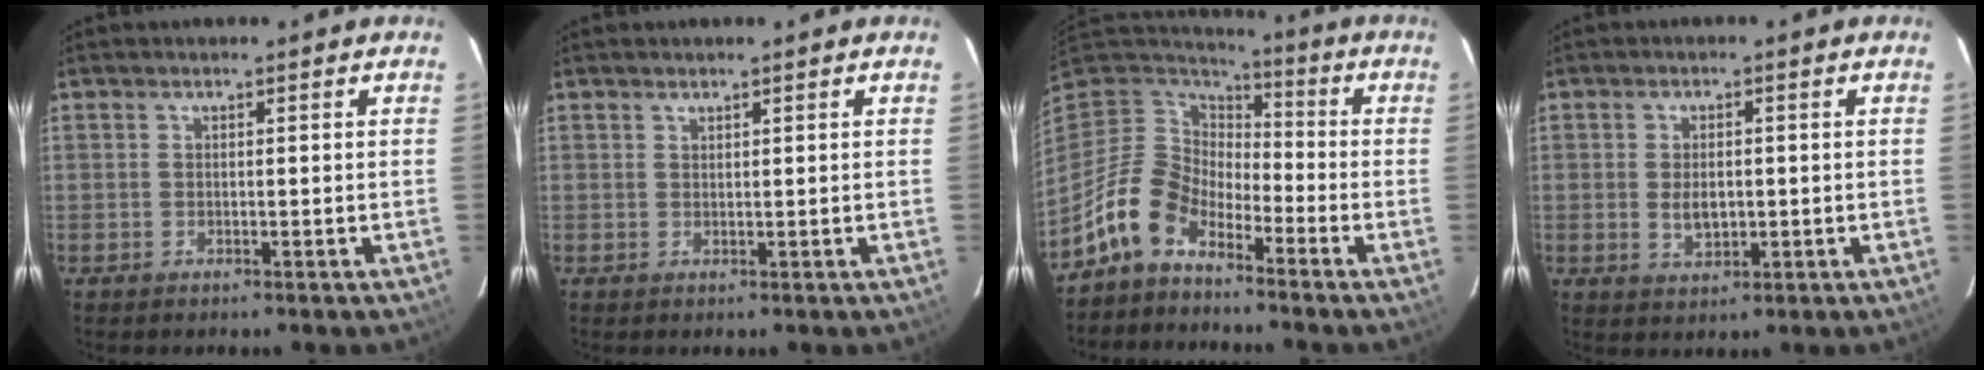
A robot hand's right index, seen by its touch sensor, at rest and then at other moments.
{"total": 0.6, "force": [0.6, 0.2, 0.1], "torque": [-0.002, 0.002, 0.012]}
{"total": 11.2, "force": [-7.8, 6.2, 5.2], "torque": [-0.109, 0.019, -0.157]}
{"total": 4.4, "force": [-0.4, 2.7, 3.4], "torque": [-0.063, -0.003, -0.002]}